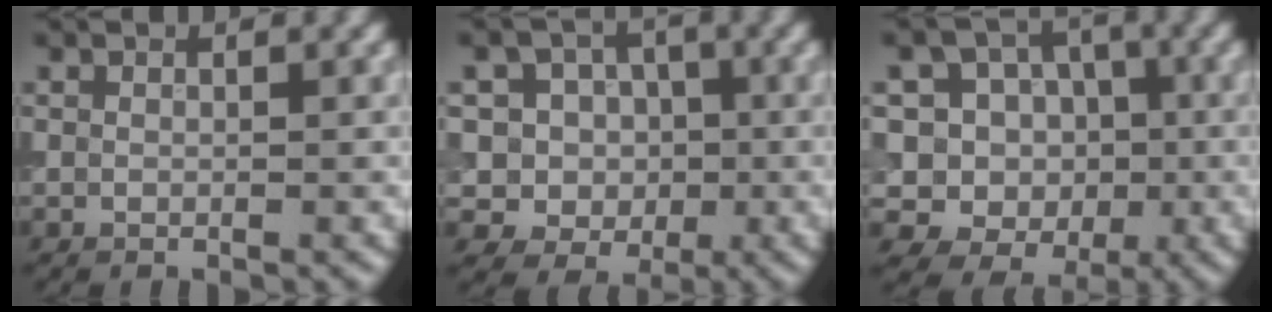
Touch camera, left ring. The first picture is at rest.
{"total": 6.8, "force": [1.2, 6.3, 2.3], "torque": [-0.027, 0.022, 0.000]}
{"total": 11.3, "force": [0.6, 10.7, 3.6], "torque": [-0.098, 0.053, -0.014]}